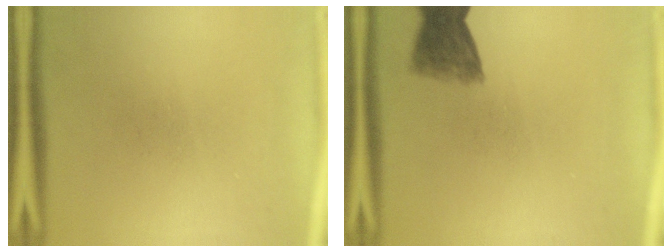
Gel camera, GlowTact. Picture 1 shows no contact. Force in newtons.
{"total": 5.6}